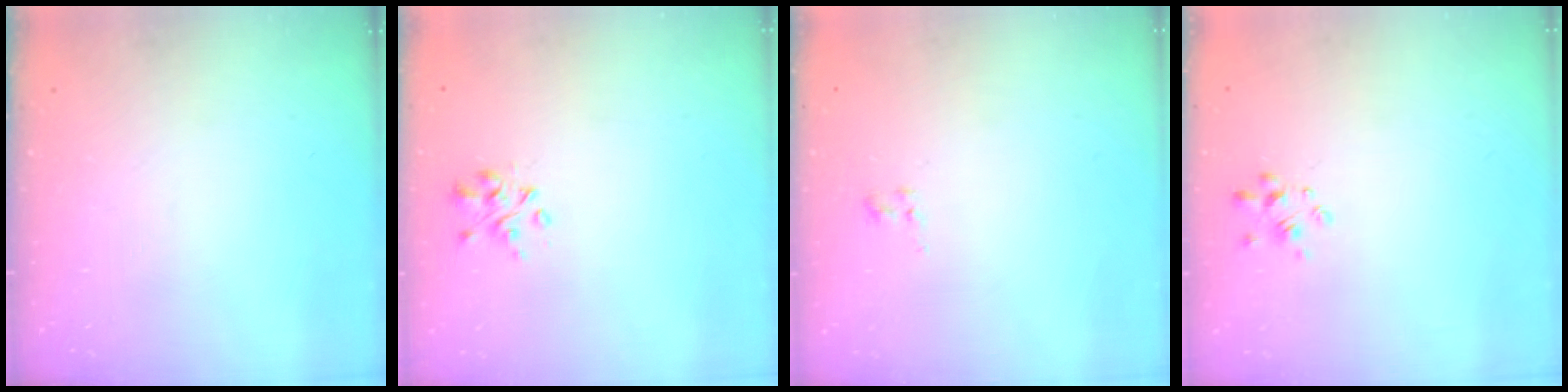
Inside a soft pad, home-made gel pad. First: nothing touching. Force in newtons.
{"total": 2.9, "press": 2.9, "slide": 0.4}
{"total": 1.5, "press": 1.3, "slide": 0.9}
{"total": 2.3, "press": 2.1, "slide": 0.8}